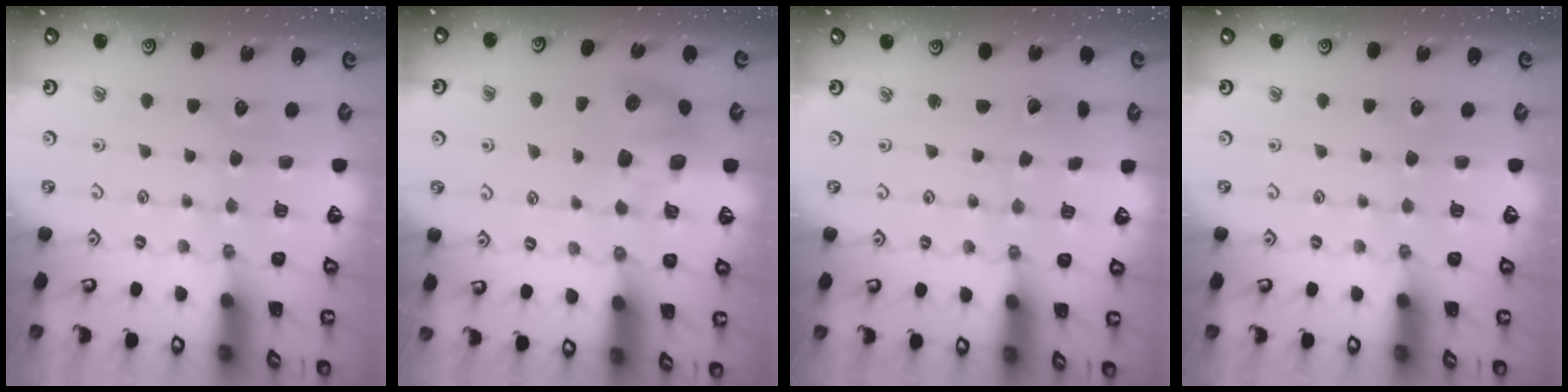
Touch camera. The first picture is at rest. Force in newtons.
{"total": 7.6, "press": 7.5, "slide": 1.1}
{"total": 1.4, "press": 1.4, "slide": 0.0}
{"total": 0.0}